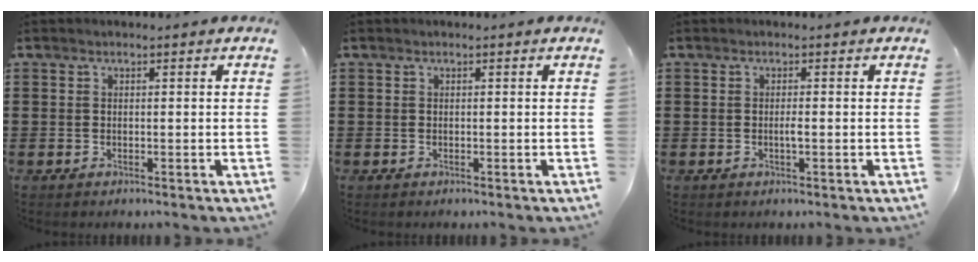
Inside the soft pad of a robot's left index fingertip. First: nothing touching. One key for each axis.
{"total": 0.0}
{"total": 1.1, "fx": -0.3, "fy": 0.1, "fz": 1.0, "tx": -0.020, "ty": -0.002, "tz": -0.006}